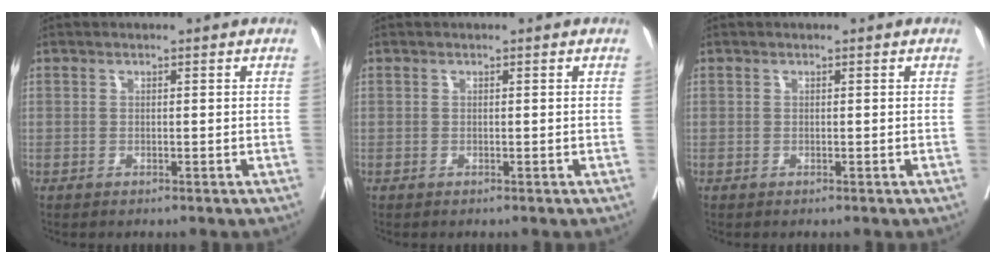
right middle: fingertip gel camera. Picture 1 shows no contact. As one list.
[{"total": 0.0}, {"total": 0.0}]